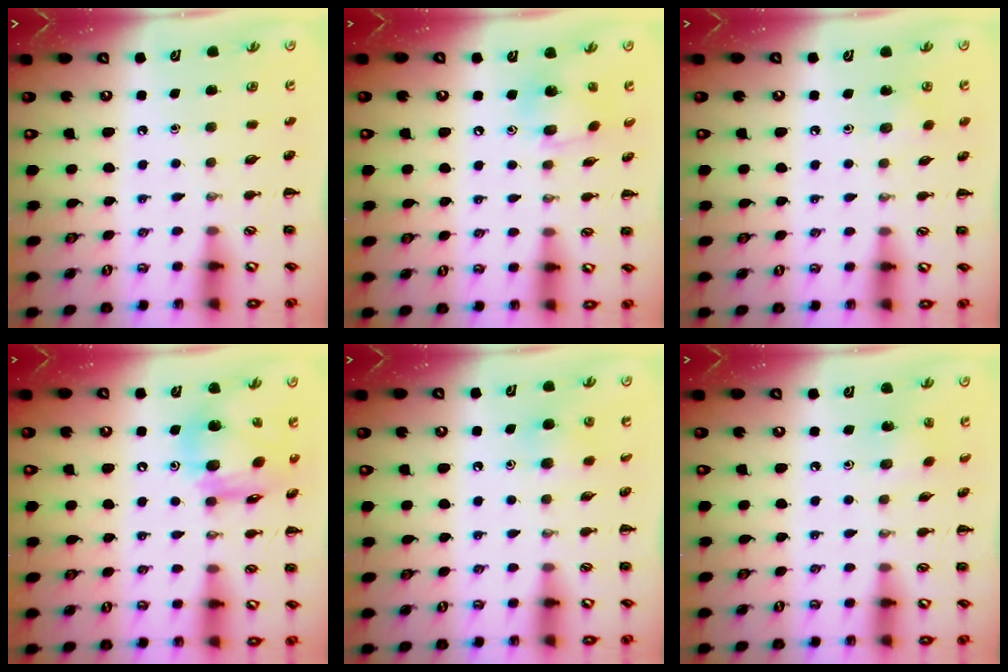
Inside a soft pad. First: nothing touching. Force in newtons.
{"total": 9.3, "press": 9.0, "slide": 2.2}
{"total": 5.9, "press": 5.6, "slide": 1.8}
{"total": 15.3, "press": 15.0, "slide": 2.9}
{"total": 5.1, "press": 4.9, "slide": 1.4}
{"total": 1.8, "press": 1.6, "slide": 0.7}